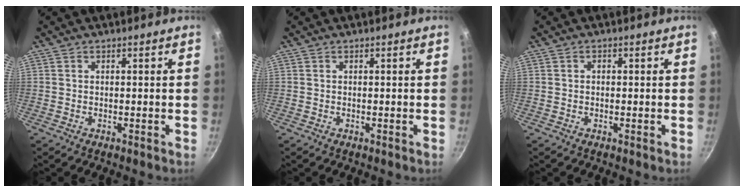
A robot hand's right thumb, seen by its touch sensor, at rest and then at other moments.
{"total": 0.0}
{"total": 0.9, "force": [0.0, 0.7, 0.5], "torque": [-0.008, 0.006, 0.001]}